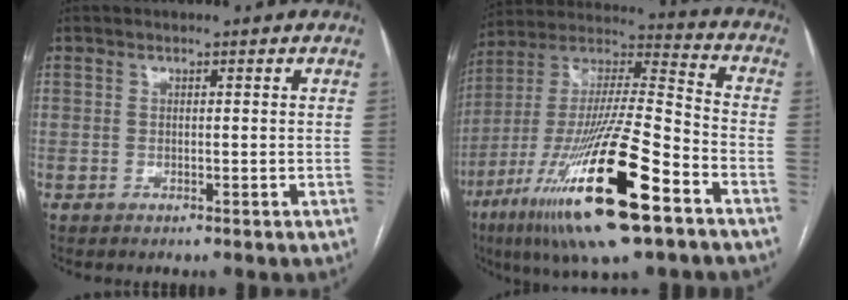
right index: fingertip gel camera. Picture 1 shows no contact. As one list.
[{"total": 24.9, "force": [-12.2, 3.2, 21.5], "torque": [-0.414, -0.044, -0.214]}]